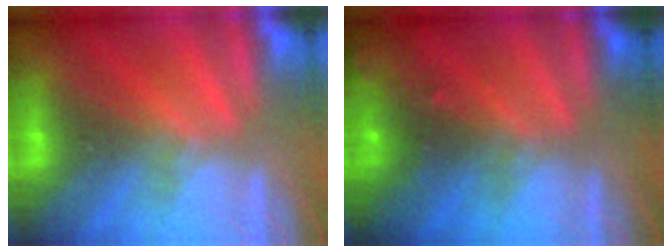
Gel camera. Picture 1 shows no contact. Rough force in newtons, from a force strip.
{"total": 9.1}